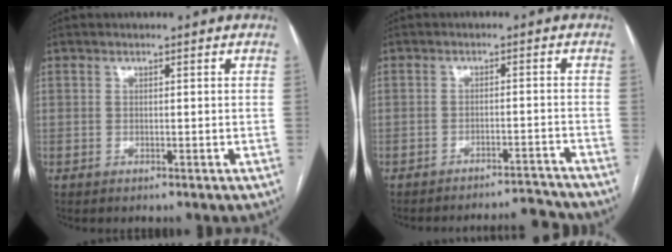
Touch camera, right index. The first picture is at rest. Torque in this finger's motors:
{"motor_torque": [0.18, -0.17, 0.43, 0.04]}